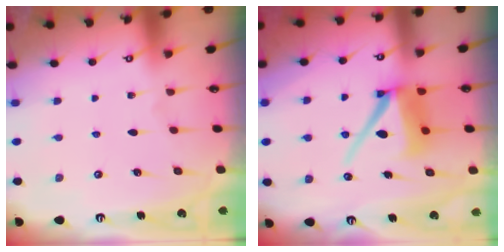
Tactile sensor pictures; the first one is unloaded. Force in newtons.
{"total": 11.3, "press": 11.3, "slide": 1.4}